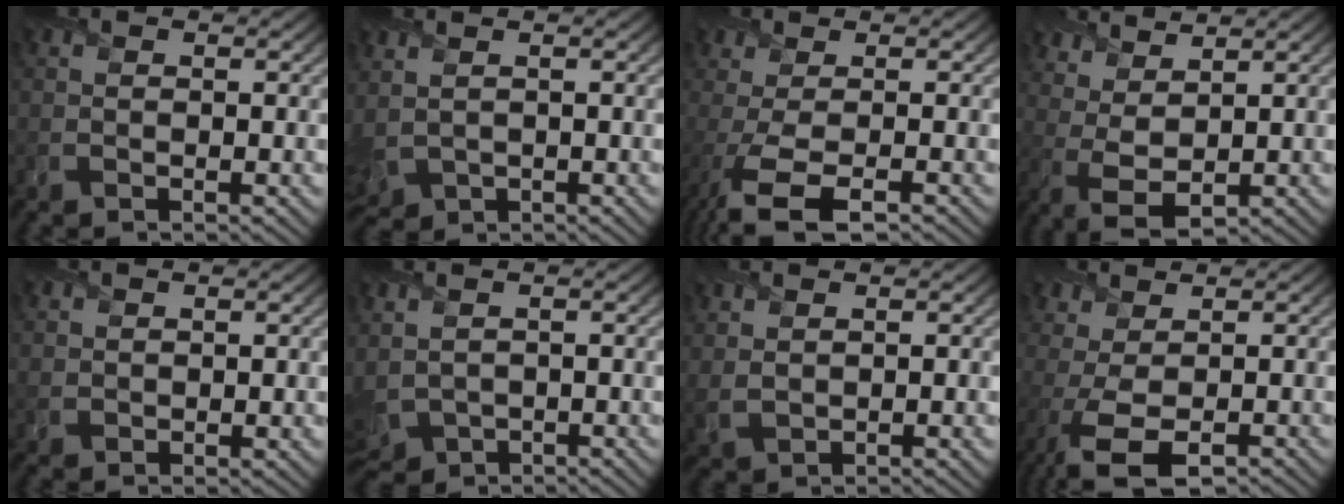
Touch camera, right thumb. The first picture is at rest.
{"total": 4.2, "force": [0.0, 2.6, 3.4], "torque": [-0.095, -0.008, 0.012]}
{"total": 5.5, "force": [-2.6, 1.8, 4.4], "torque": [-0.081, -0.004, -0.050]}
{"total": 5.1, "force": [3.8, 1.4, 3.1], "torque": [-0.077, 0.003, 0.076]}
{"total": 1.4, "force": [1.1, 0.8, 0.2], "torque": [-0.008, -0.002, 0.029]}
{"total": 5.0, "force": [-0.4, 3.3, 3.6], "torque": [-0.110, -0.020, 0.009]}
{"total": 2.7, "force": [1.5, 1.3, 1.8], "torque": [-0.047, 0.004, 0.039]}
{"total": 5.2, "force": [-1.8, 2.2, 4.4], "torque": [-0.095, 0.002, -0.035]}